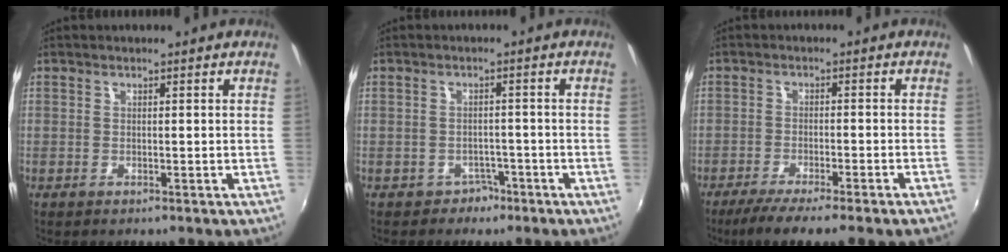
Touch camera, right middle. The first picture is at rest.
{"total": 3.1, "force": [-2.1, 2.3, 0.1], "torque": [-0.007, 0.006, -0.029]}
{"total": 8.0, "force": [-6.4, -0.4, 4.8], "torque": [-0.099, -0.022, -0.101]}